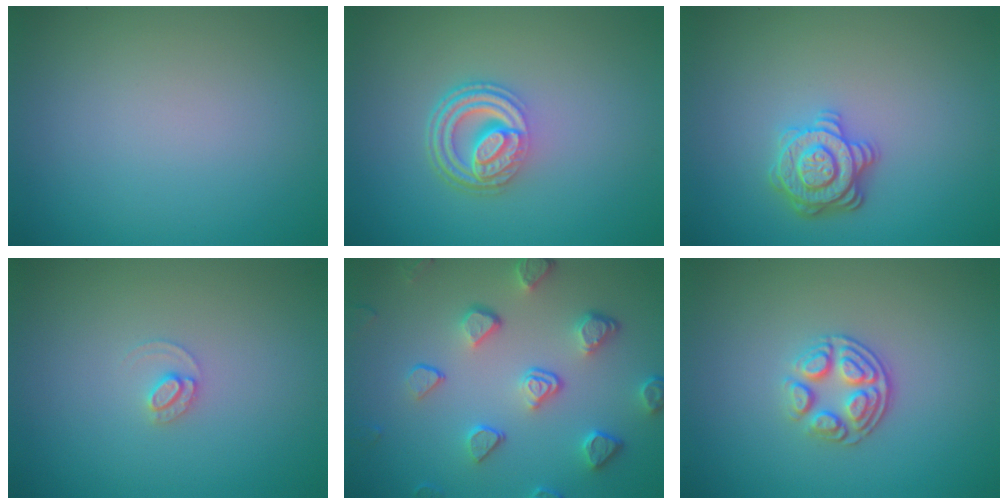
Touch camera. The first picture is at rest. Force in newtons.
{"total": 4.7, "press": 3.3, "slide": 3.3}
{"total": 3.2, "press": 3.0, "slide": 1.1}
{"total": 1.2, "press": 1.2, "slide": 0.0}
{"total": 5.0, "press": 3.8, "slide": 3.2}
{"total": 3.2, "press": 2.6, "slide": 2.0}